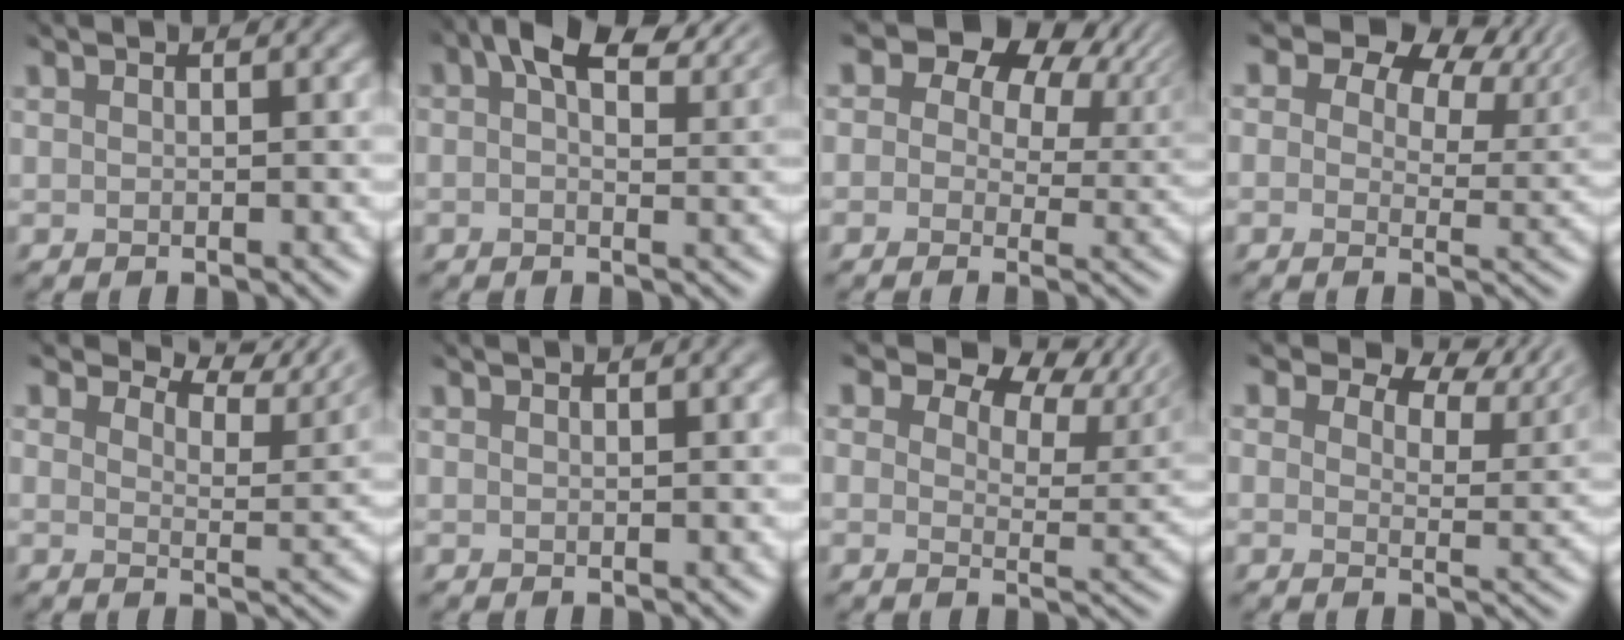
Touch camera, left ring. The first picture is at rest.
{"total": 7.2, "force": [3.9, 3.7, 4.9], "torque": [-0.082, 0.010, 0.049]}
{"total": 8.6, "force": [3.8, 5.9, 5.0], "torque": [-0.063, -0.011, 0.054]}
{"total": 6.8, "force": [4.0, 4.4, 3.4], "torque": [-0.058, -0.014, 0.063]}
{"total": 6.6, "force": [6.0, 1.6, 2.1], "torque": [-0.040, -0.002, 0.078]}
{"total": 1.6, "force": [0.8, 0.6, 1.3], "torque": [-0.019, 0.007, 0.009]}
{"total": 7.1, "force": [5.0, 3.8, 3.2], "torque": [-0.055, -0.012, 0.073]}
{"total": 6.1, "force": [4.7, 3.0, 2.5], "torque": [-0.044, -0.008, 0.059]}